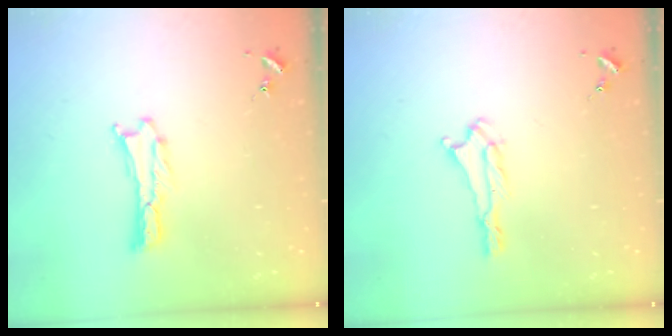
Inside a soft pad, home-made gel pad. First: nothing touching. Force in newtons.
{"total": 0.8, "press": 0.8, "slide": 0.1}